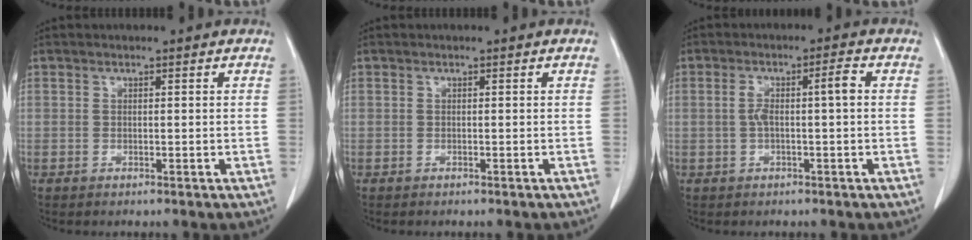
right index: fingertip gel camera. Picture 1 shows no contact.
{"total": 0.0}
{"total": 4.3, "force": [0.1, 0.4, 4.3], "torque": [-0.084, 0.019, 0.005]}